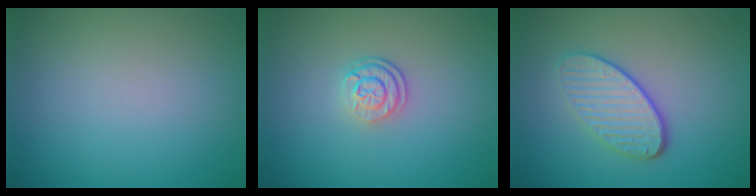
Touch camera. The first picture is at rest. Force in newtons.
{"total": 2.5, "press": 1.9, "slide": 1.7}
{"total": 3.8, "press": 3.0, "slide": 2.4}